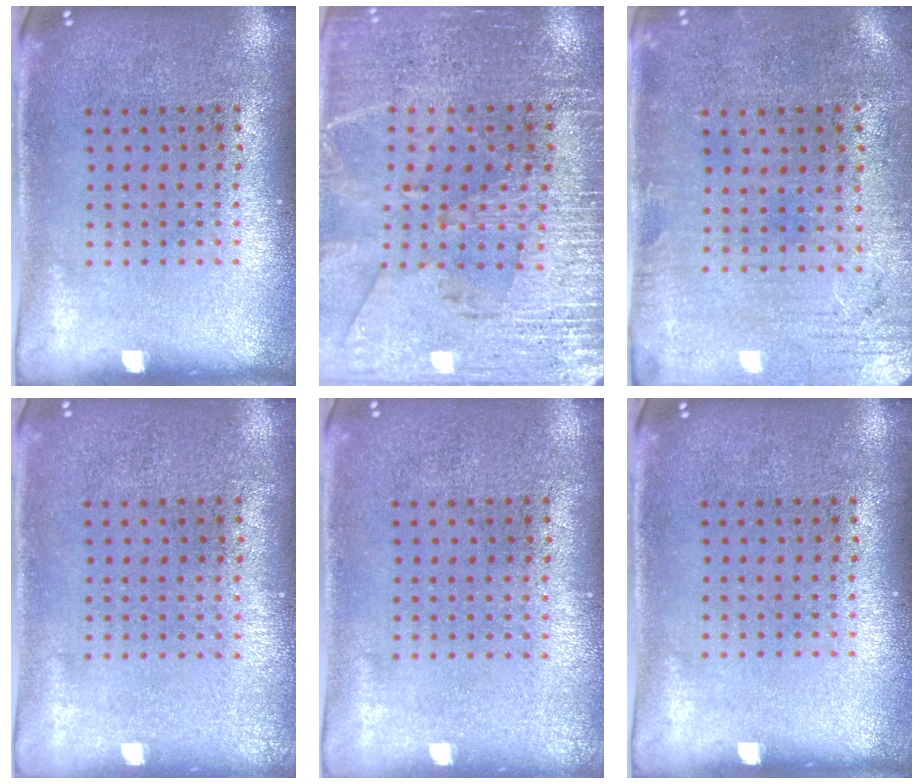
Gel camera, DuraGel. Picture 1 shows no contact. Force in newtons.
{"total": 2.9, "press": 2.8, "slide": 0.8}
{"total": 0.5, "press": 0.2, "slide": 0.5}
{"total": 0.0}
{"total": 0.0}
{"total": 0.0}